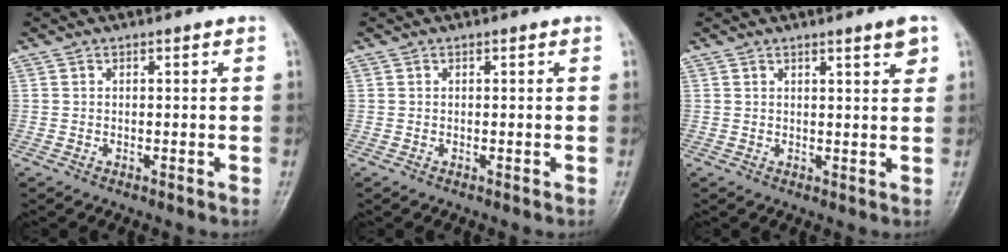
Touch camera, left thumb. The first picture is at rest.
{"total": 0.0}
{"total": 3.1, "force": [1.9, 0.3, 2.4], "torque": [-0.030, -0.012, 0.027]}